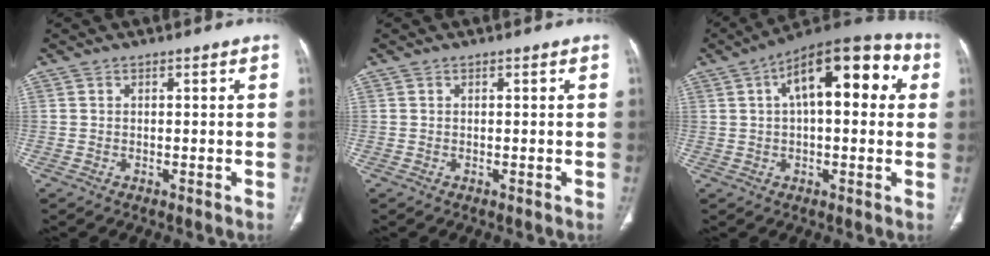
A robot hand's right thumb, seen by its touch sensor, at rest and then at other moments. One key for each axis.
{"total": 0.0}
{"total": 17.7, "fx": 4.8, "fy": 7.8, "fz": 15.1, "tx": -0.188, "ty": 0.033, "tz": 0.061}